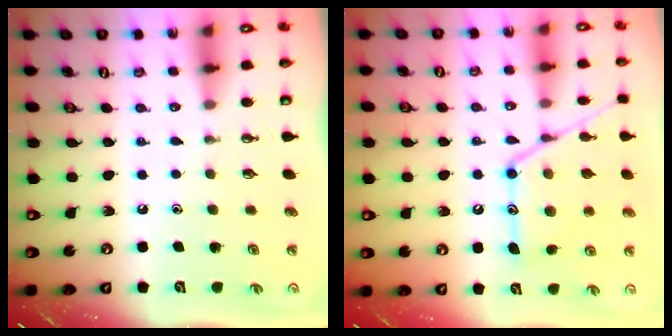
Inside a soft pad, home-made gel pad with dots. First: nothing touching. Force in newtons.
{"total": 16.5, "press": 16.5, "slide": 1.4}